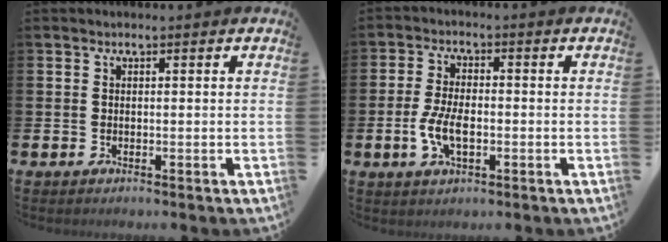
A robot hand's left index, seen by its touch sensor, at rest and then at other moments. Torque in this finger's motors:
{"motor_torque": [0.69, 0.03, 0.23, 0.13]}